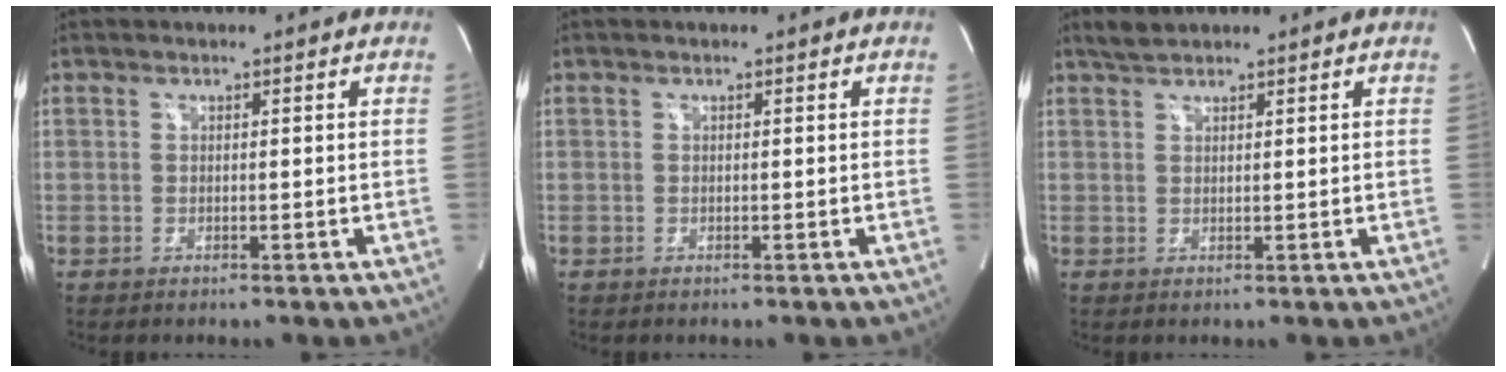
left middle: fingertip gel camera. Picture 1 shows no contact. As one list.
[{"total": 0.0}, {"total": 1.9, "force": [1.8, 0.3, 0.6], "torque": [-0.019, 0.009, 0.038]}]